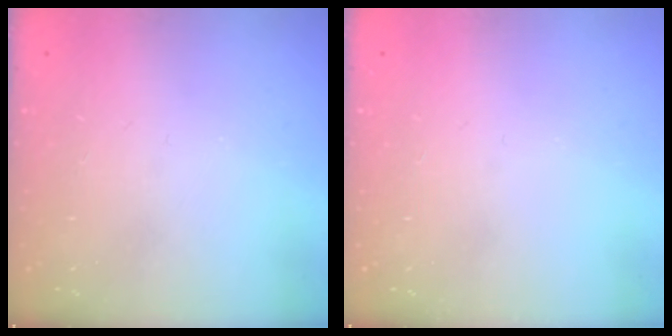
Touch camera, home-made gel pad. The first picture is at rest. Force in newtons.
{"total": 0.0}